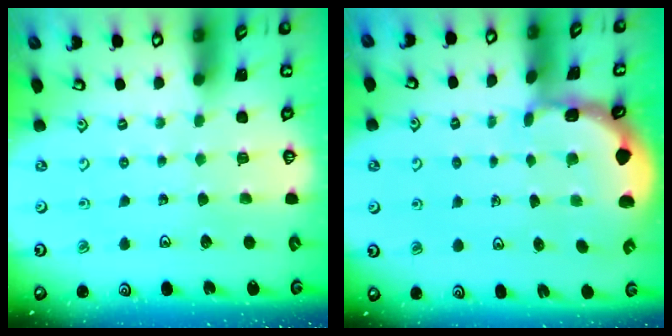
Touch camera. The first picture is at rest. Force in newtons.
{"total": 1.4, "press": 1.4, "slide": 0.1}